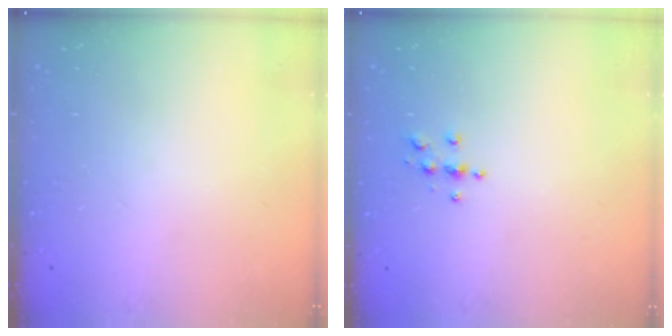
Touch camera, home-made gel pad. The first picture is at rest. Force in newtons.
{"total": 3.9, "press": 3.9, "slide": 0.5}